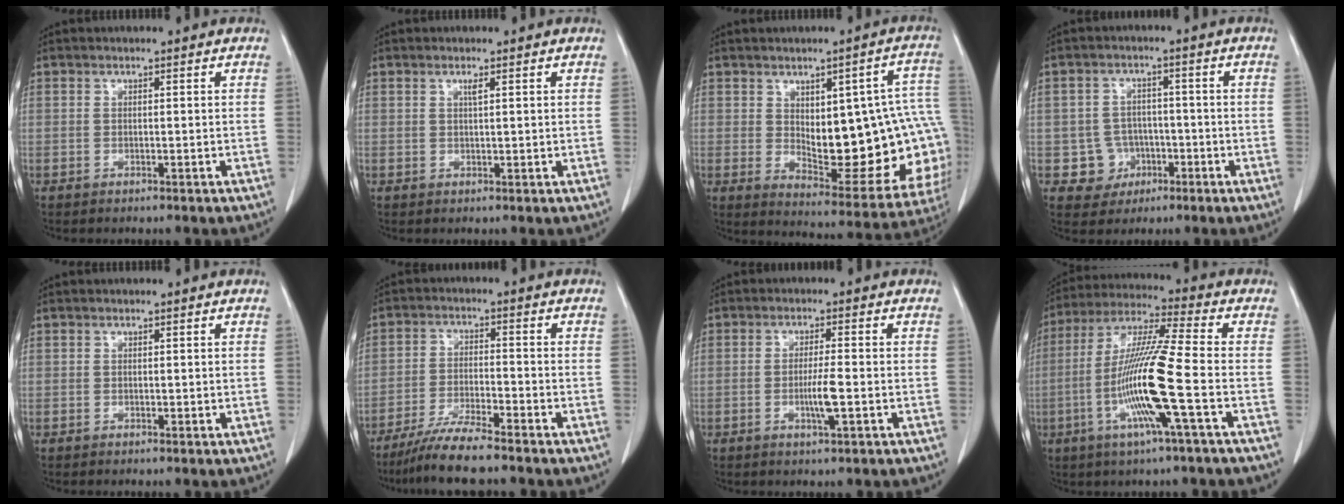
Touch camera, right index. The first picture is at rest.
{"total": 1.1, "force": [0.6, 0.0, 0.9], "torque": [-0.016, -0.002, 0.010]}
{"total": 21.1, "force": [-0.1, 7.5, 19.7], "torque": [-0.185, 0.019, 0.026]}
{"total": 5.1, "force": [-1.4, 4.9, 0.3], "torque": [0.007, 0.014, -0.016]}
{"total": 0.0}
{"total": 6.2, "force": [-5.4, -0.7, 3.0], "torque": [-0.056, -0.025, -0.104]}
{"total": 4.0, "force": [-1.1, 0.0, 3.9], "torque": [-0.073, -0.005, -0.019]}
{"total": 14.5, "force": [-3.9, -0.7, 13.9], "torque": [-0.280, -0.008, -0.084]}